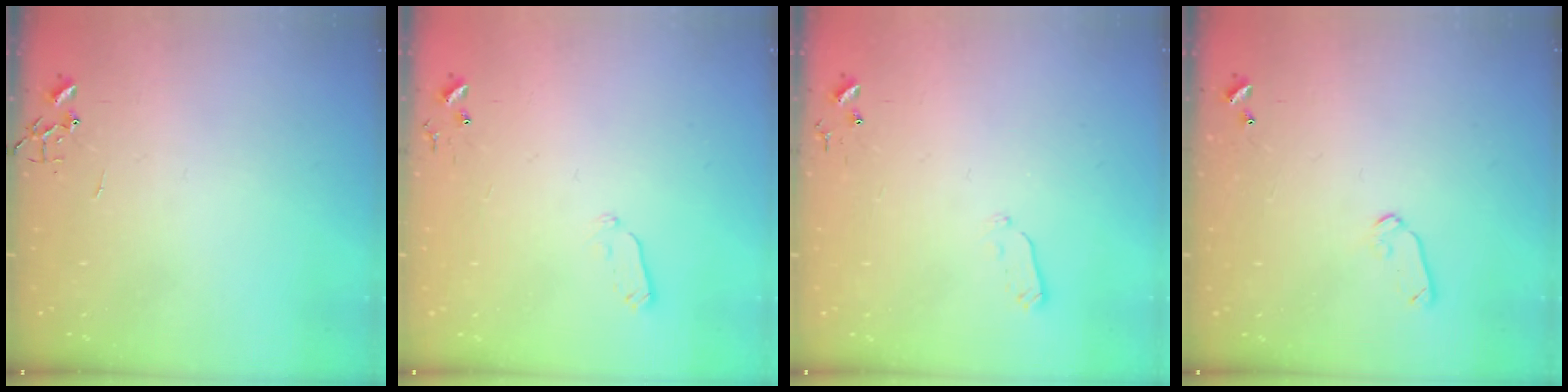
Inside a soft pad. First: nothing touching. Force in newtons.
{"total": 4.6, "press": 4.5, "slide": 0.9}
{"total": 4.0, "press": 3.9, "slide": 0.9}
{"total": 6.8, "press": 6.7, "slide": 1.0}